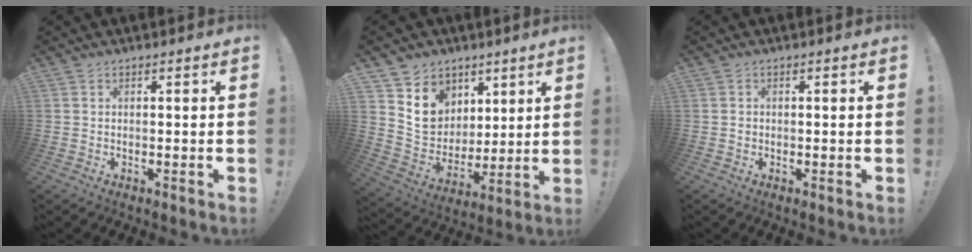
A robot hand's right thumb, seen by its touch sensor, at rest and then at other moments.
{"total": 12.4, "force": [6.6, 10.1, 2.5], "torque": [-0.036, -0.053, 0.139]}
{"total": 0.6, "force": [-0.3, 0.6, 0.0], "torque": [-0.007, 0.006, -0.004]}